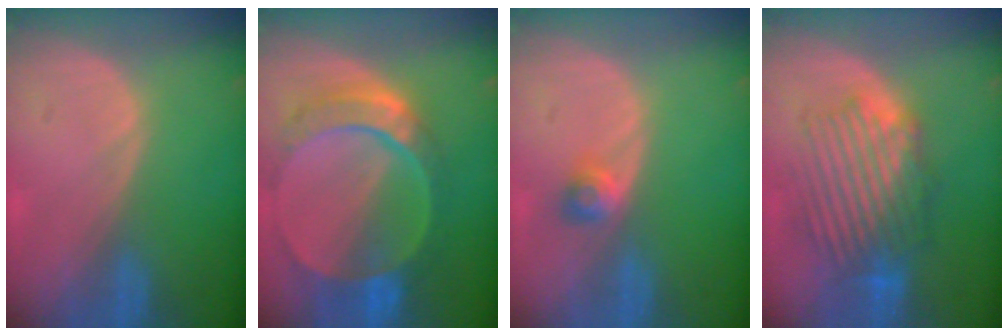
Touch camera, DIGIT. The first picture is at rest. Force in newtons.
{"total": 10.1, "press": 8.6, "slide": 5.4}
{"total": 2.6, "press": 2.3, "slide": 1.2}
{"total": 8.9, "press": 8.6, "slide": 2.3}